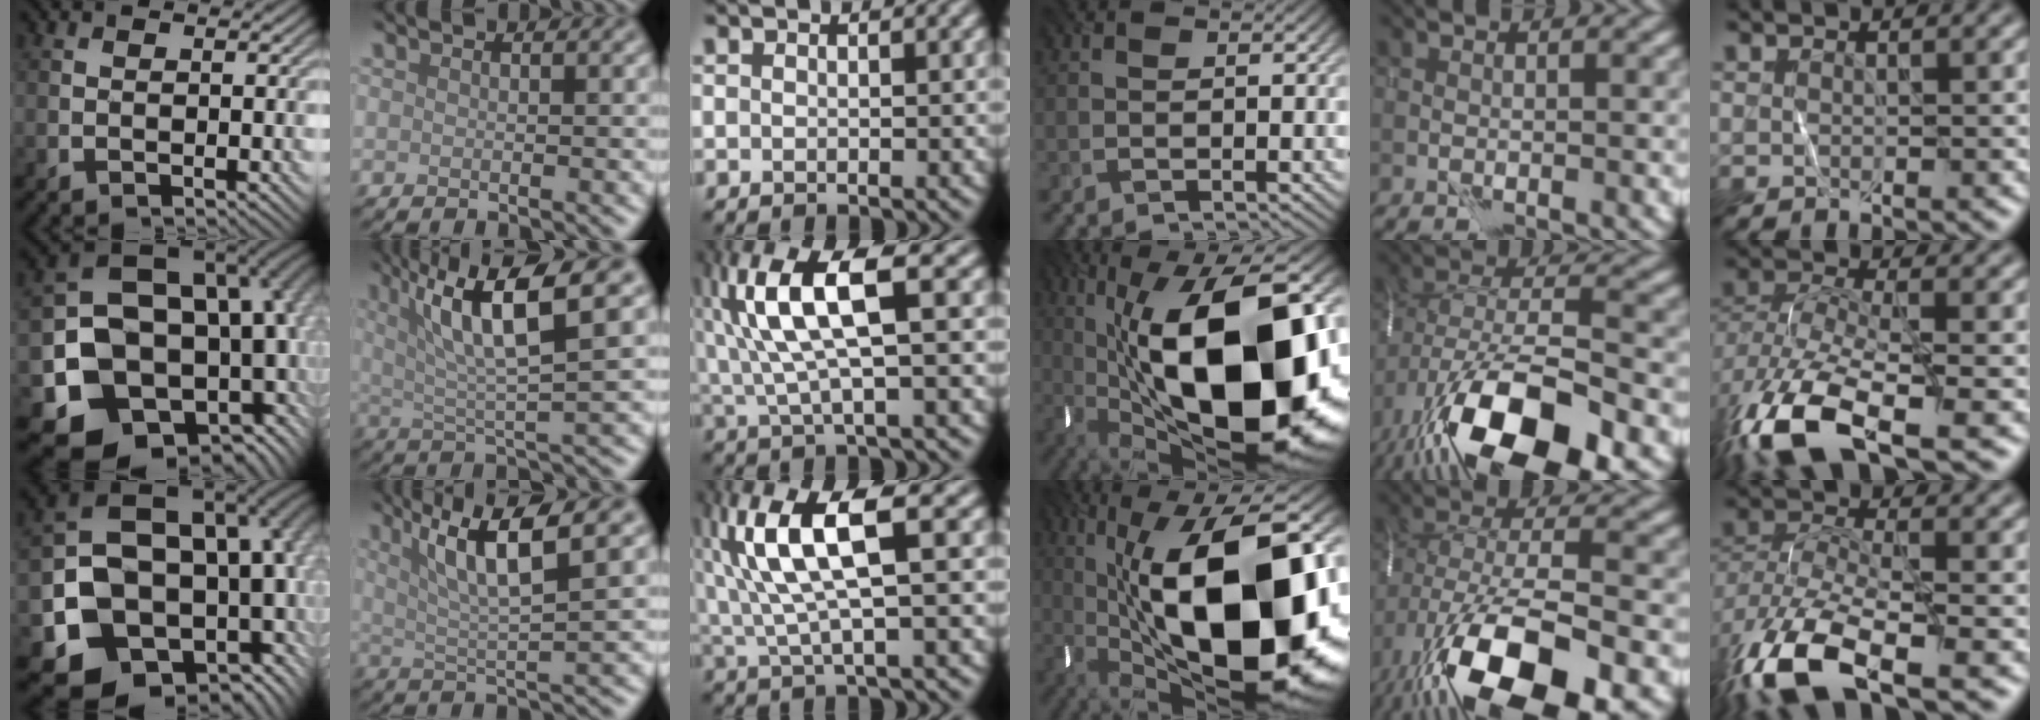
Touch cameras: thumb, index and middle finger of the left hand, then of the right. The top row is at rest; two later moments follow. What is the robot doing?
{"motion": "wrap", "object": "ribbon"}